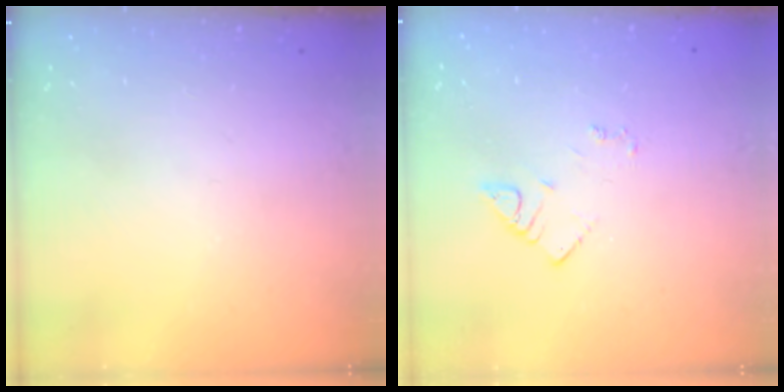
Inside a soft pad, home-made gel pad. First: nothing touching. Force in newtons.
{"total": 2.9, "press": 2.9, "slide": 0.3}